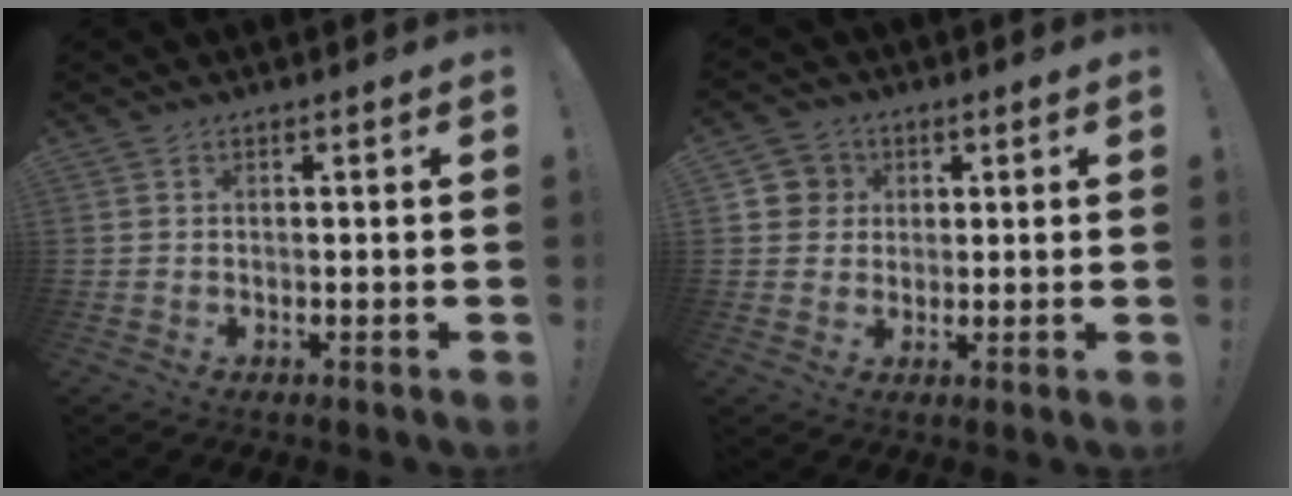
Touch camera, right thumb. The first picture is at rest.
{"total": 6.1, "force": [1.3, 5.8, 1.1], "torque": [-0.016, -0.004, 0.028]}